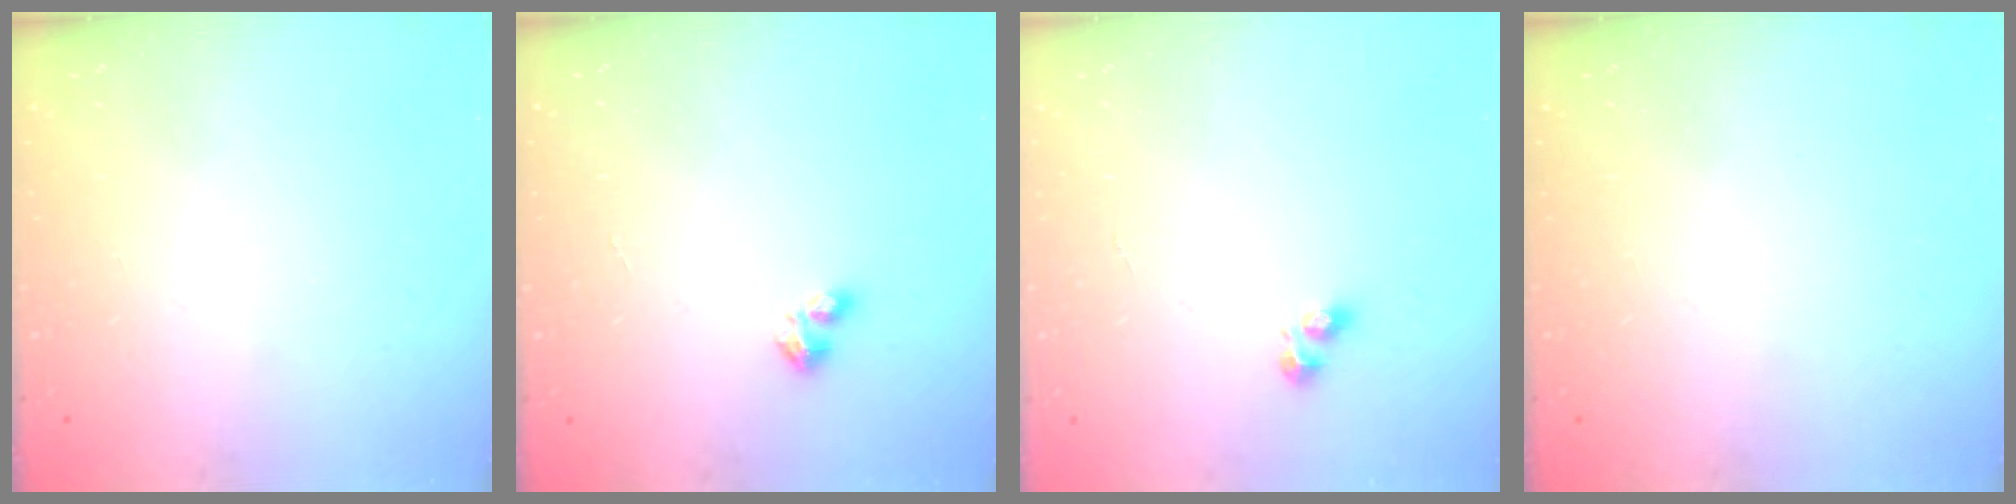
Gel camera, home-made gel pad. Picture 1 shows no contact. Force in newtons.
{"total": 2.4, "press": 2.4, "slide": 0.4}
{"total": 2.6, "press": 2.6, "slide": 0.2}
{"total": 0.0}